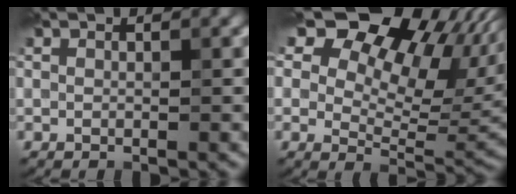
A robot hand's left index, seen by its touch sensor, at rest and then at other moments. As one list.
[{"total": 14.2, "force": [9.0, 7.1, 8.3], "torque": [-0.129, 0.021, 0.141]}]